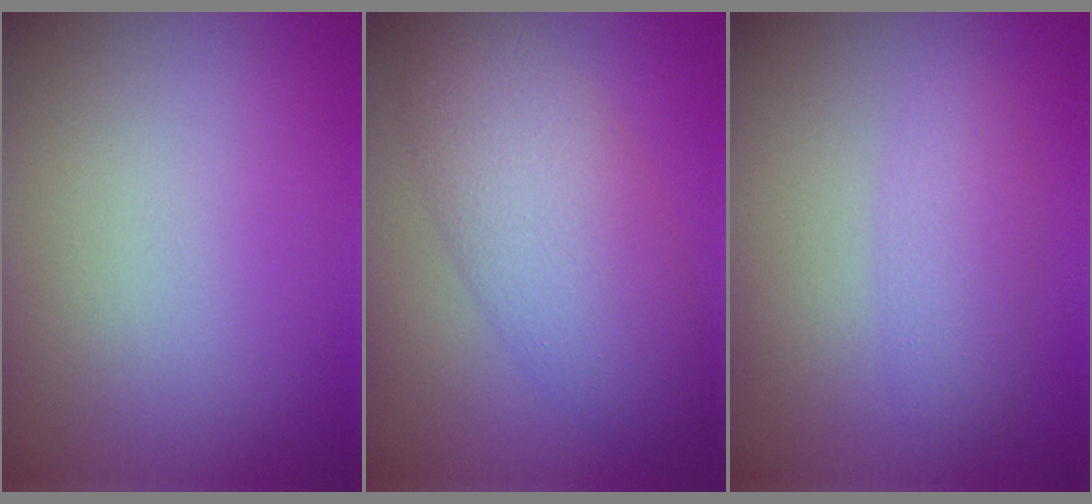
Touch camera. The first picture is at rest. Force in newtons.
{"total": 6.8, "press": 6.8, "slide": 0.1}
{"total": 2.4, "press": 2.4, "slide": 0.0}